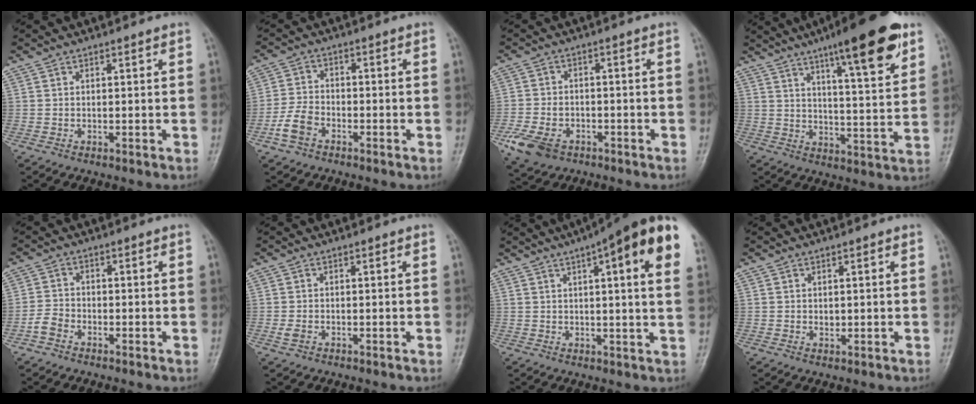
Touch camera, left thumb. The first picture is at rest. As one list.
[{"total": 5.2, "force": [-2.9, 3.3, 2.8], "torque": [-0.060, 0.014, -0.062]}, {"total": 8.3, "force": [-4.2, 5.7, 4.2], "torque": [-0.090, 0.016, -0.071]}, {"total": 17.2, "force": [10.3, 3.4, 13.4], "torque": [-0.176, -0.043, 0.152]}, {"total": 3.1, "force": [-2.0, 1.9, 1.4], "torque": [-0.030, 0.009, -0.046]}, {"total": 1.3, "force": [-0.7, 0.9, 0.8], "torque": [-0.026, -0.001, -0.015]}, {"total": 18.6, "force": [7.9, 3.9, 16.3], "torque": [-0.219, 0.003, 0.098]}, {"total": 0.9, "force": [0.1, 0.7, 0.5], "torque": [-0.003, 0.000, 0.003]}]